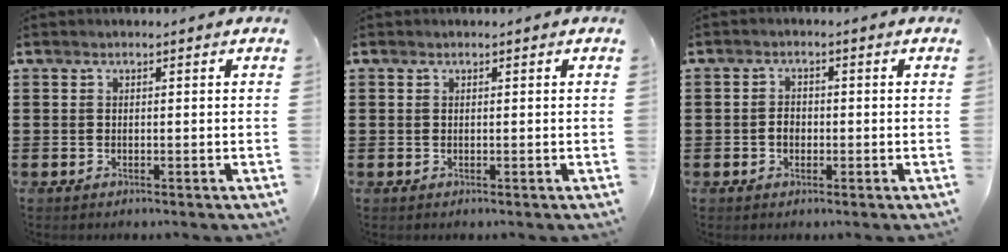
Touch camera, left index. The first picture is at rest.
{"total": 0.0}
{"total": 1.9, "force": [-0.4, 1.5, 1.1], "torque": [-0.026, 0.005, -0.010]}